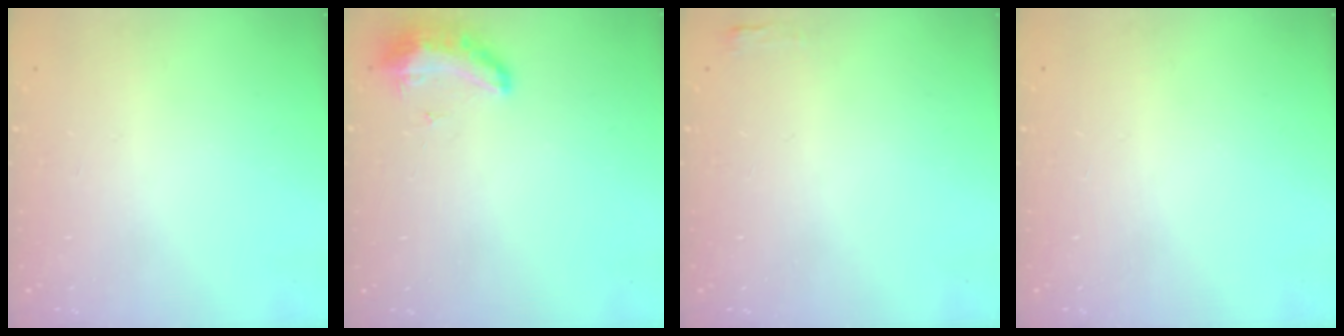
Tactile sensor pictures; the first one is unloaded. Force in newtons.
{"total": 11.5, "press": 9.6, "slide": 6.3}
{"total": 2.7, "press": 2.6, "slide": 0.8}
{"total": 0.0}